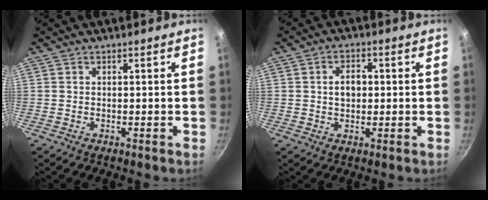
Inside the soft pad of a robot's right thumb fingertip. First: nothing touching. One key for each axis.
{"total": 4.8, "fx": 0.4, "fy": 3.4, "fz": 3.4, "tx": -0.033, "ty": 0.010, "tz": 0.005}